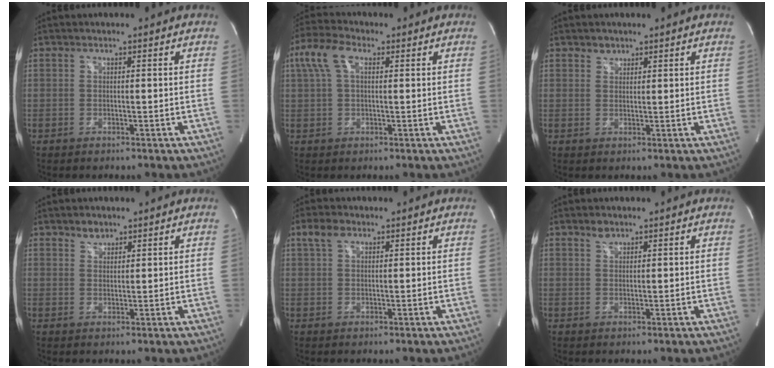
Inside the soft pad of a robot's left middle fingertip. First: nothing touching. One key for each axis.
{"total": 6.2, "fx": 2.1, "fy": 2.9, "fz": 5.0, "tx": -0.124, "ty": 0.034, "tz": 0.043}
{"total": 1.4, "fx": 1.1, "fy": 1.0, "fz": 0.0, "tx": 0.006, "ty": -0.002, "tz": 0.015}
{"total": 1.8, "fx": 1.5, "fy": 1.0, "fz": 0.3, "tx": -0.002, "ty": 0.000, "tz": 0.026}
{"total": 2.8, "fx": 1.8, "fy": 1.6, "fz": 1.6, "tx": -0.040, "ty": 0.015, "tz": 0.039}
{"total": 1.3, "fx": 1.1, "fy": 0.7, "fz": 0.3, "tx": -0.006, "ty": 0.001, "tz": 0.020}